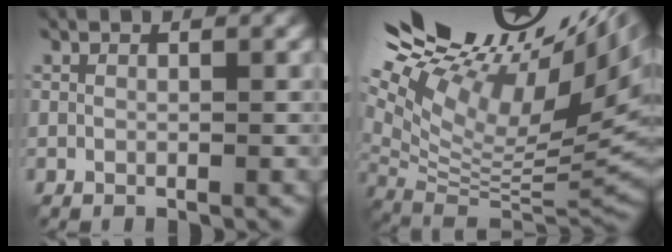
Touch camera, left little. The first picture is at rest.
{"total": 18.8, "force": [9.9, 6.3, 14.7], "torque": [-0.231, 0.035, 0.178]}